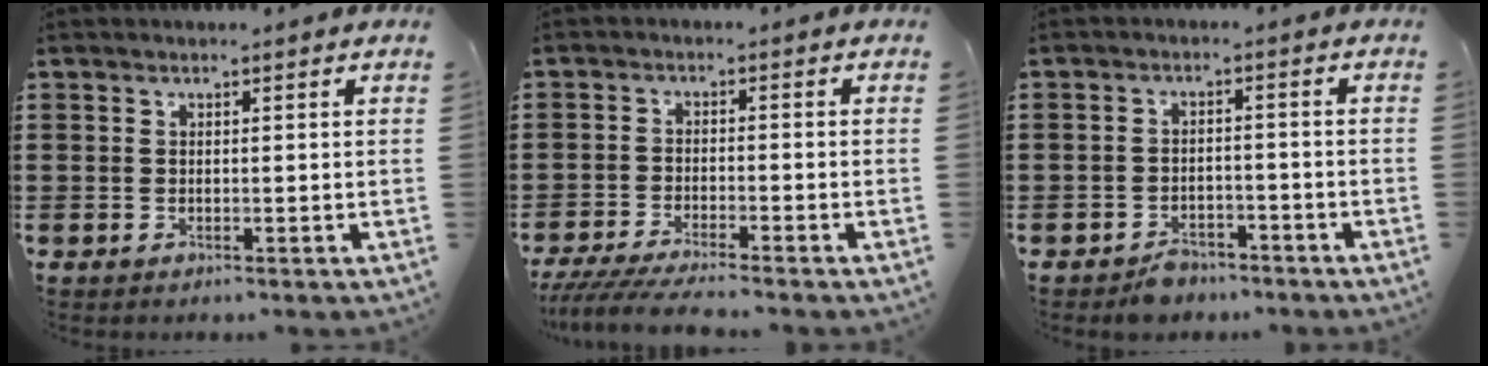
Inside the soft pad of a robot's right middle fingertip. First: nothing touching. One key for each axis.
{"total": 4.3, "fx": -3.9, "fy": 0.0, "fz": 1.7, "tx": -0.043, "ty": -0.016, "tz": -0.078}
{"total": 2.7, "fx": -2.4, "fy": 1.1, "fz": 0.5, "tx": -0.015, "ty": 0.002, "tz": -0.048}